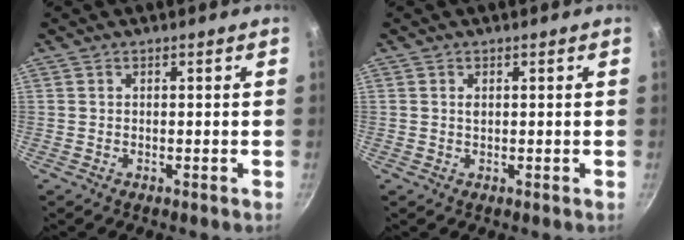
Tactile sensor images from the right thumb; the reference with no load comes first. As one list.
[{"total": 0.9, "force": [0.3, 0.6, 0.7], "torque": [-0.009, -0.001, 0.008]}]